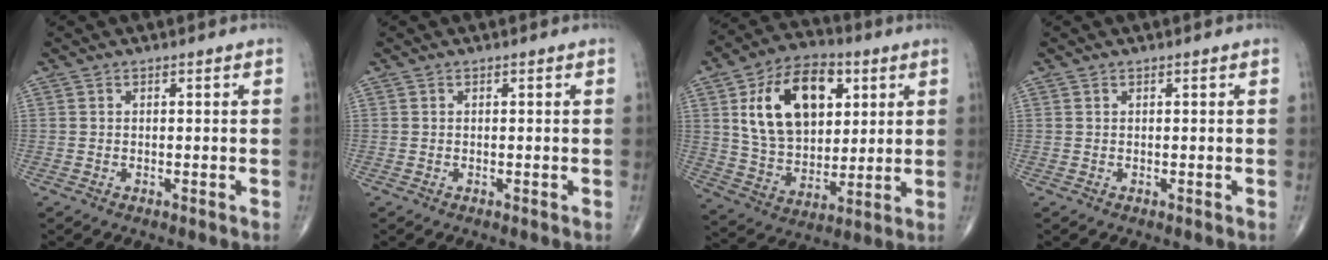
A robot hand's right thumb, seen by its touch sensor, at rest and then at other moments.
{"total": 0.0}
{"total": 19.8, "force": [6.2, 12.7, 13.9], "torque": [-0.200, -0.012, 0.112]}
{"total": 0.0}